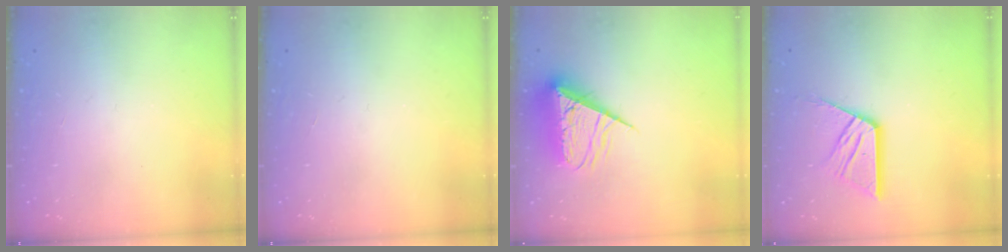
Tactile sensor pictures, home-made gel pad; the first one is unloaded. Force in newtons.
{"total": 0.0}
{"total": 9.9, "press": 9.8, "slide": 0.7}
{"total": 12.2, "press": 12.2, "slide": 1.2}